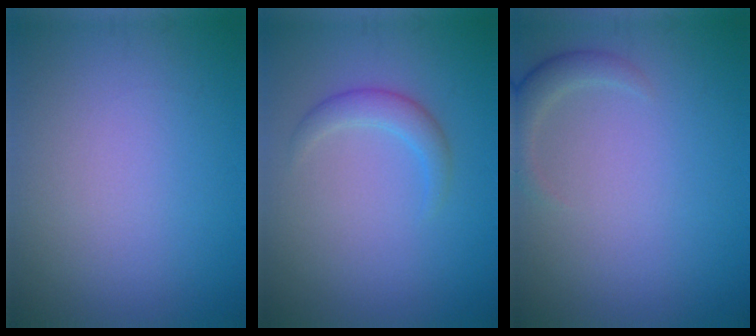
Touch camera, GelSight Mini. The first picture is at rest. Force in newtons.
{"total": 2.0, "press": 2.0, "slide": 0.1}
{"total": 2.0, "press": 2.0, "slide": 0.2}